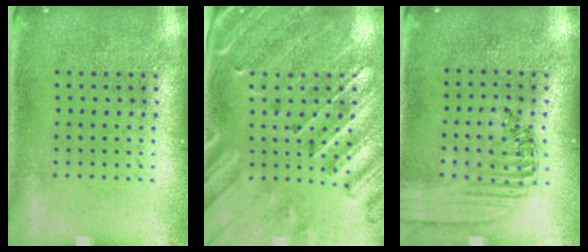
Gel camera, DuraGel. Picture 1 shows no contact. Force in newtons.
{"total": 2.8, "press": 2.7, "slide": 0.8}
{"total": 1.5, "press": 1.3, "slide": 0.7}